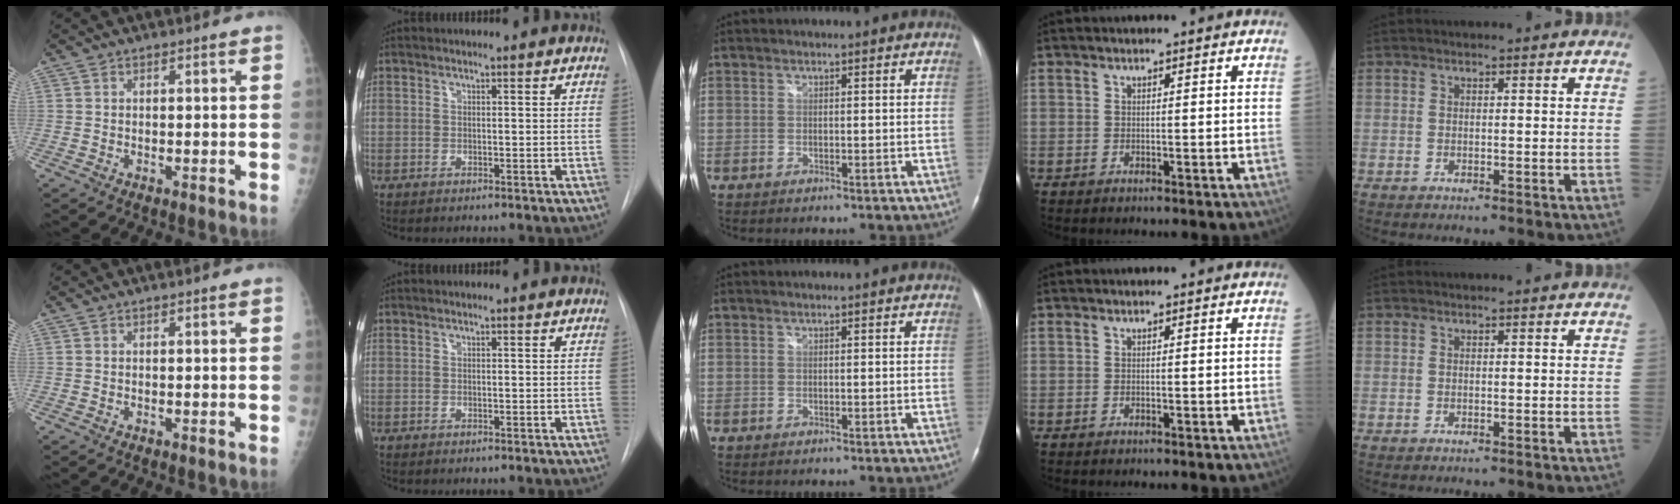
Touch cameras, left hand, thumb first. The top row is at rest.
{}